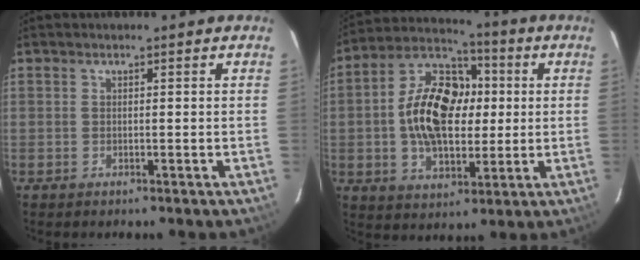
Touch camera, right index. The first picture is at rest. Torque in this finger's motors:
{"motor_torque": [2.14, 0.00, 1.01, 0.21]}